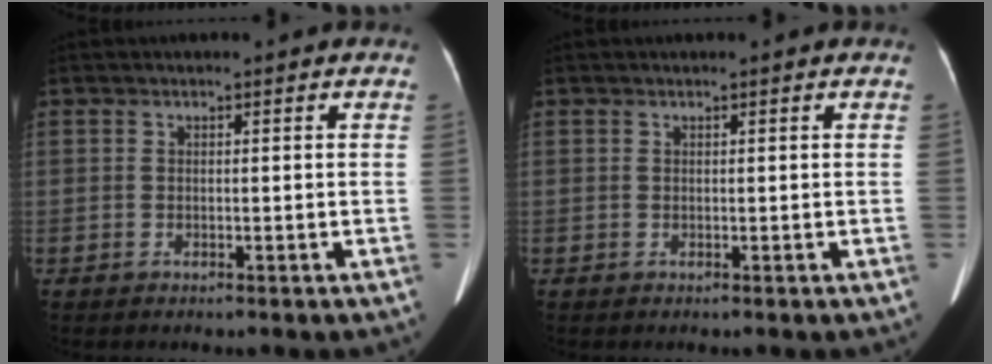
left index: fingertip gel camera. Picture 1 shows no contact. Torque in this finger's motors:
{"motor_torque": [-0.03, 0.04, -0.01, 0.01]}